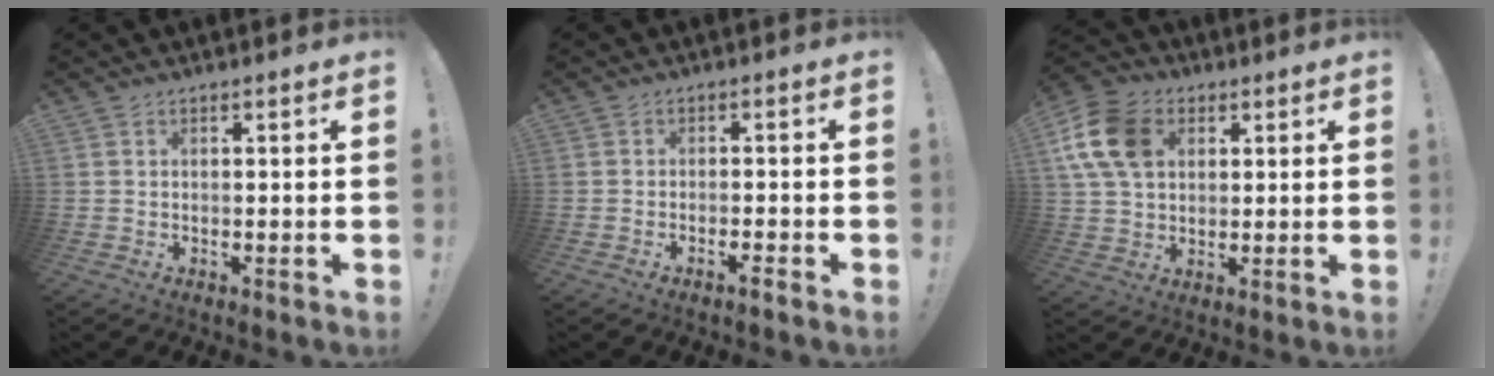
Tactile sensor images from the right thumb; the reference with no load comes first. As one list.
[{"total": 2.3, "force": [-1.6, 0.1, 1.6], "torque": [-0.026, 0.002, -0.028]}, {"total": 14.9, "force": [4.7, 11.0, 8.9], "torque": [-0.165, -0.004, 0.093]}]